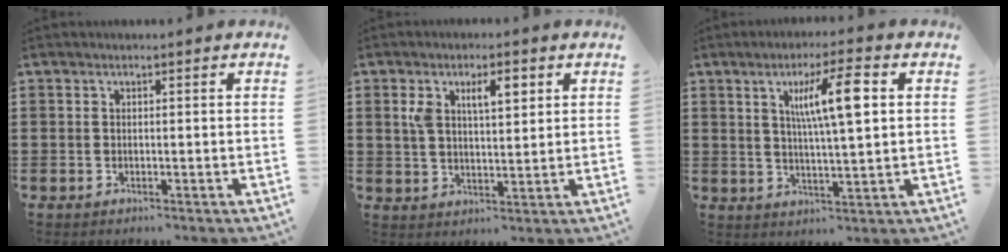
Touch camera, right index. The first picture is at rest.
{"total": 5.6, "force": [2.1, 2.5, 4.6], "torque": [-0.082, 0.004, 0.031]}
{"total": 8.8, "force": [2.7, 1.4, 8.3], "torque": [-0.157, 0.005, 0.038]}